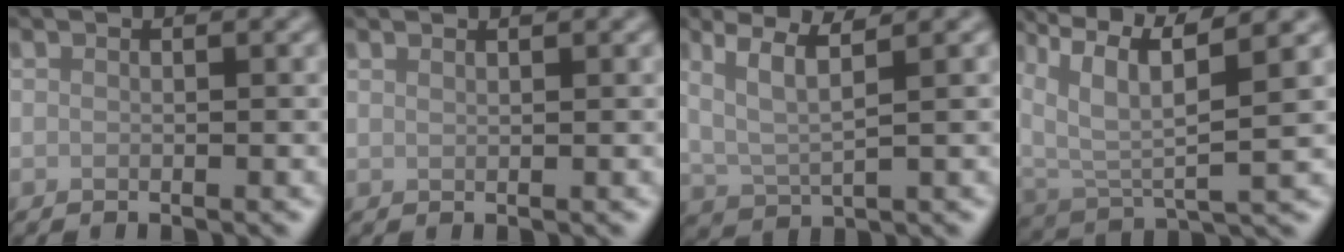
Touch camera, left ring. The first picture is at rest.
{"total": 0.7, "force": [0.7, 0.1, 0.2], "torque": [-0.001, -0.001, 0.009]}
{"total": 4.1, "force": [2.0, 1.1, 3.4], "torque": [-0.065, 0.003, 0.039]}
{"total": 9.0, "force": [4.7, 2.4, 7.3], "torque": [-0.158, 0.009, 0.092]}